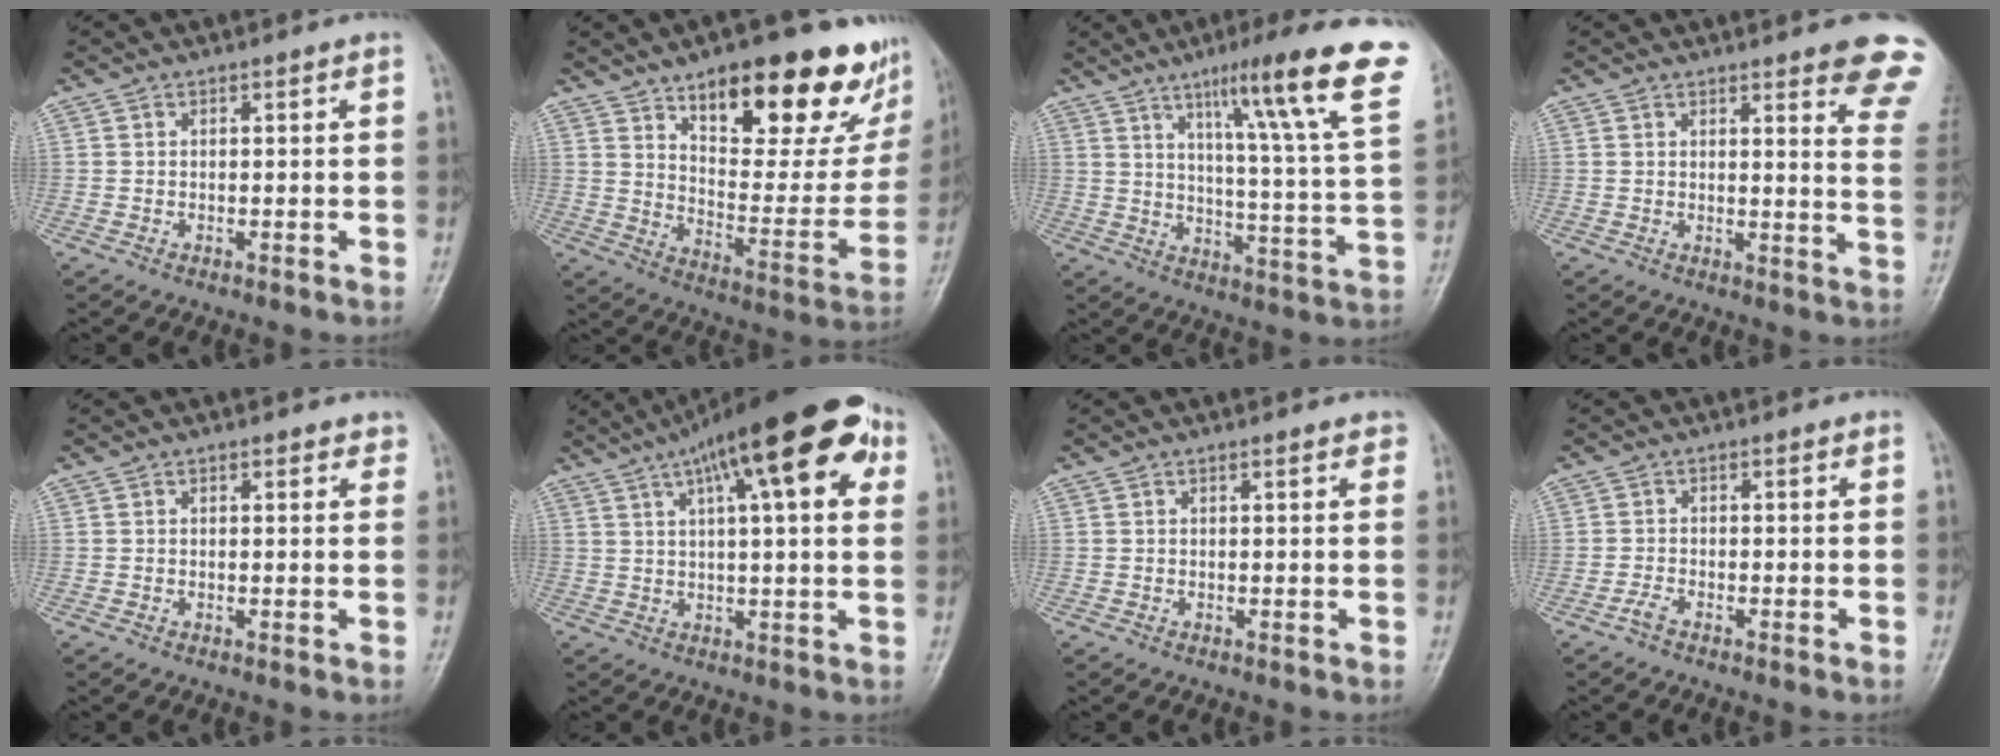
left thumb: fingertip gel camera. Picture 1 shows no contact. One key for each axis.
{"total": 27.8, "fx": 16.6, "fy": 10.6, "fz": 19.6, "tx": -0.226, "ty": -0.065, "tz": 0.245}
{"total": 23.5, "fx": 12.4, "fy": 2.4, "fz": 19.8, "tx": -0.261, "ty": -0.038, "tz": 0.169}
{"total": 11.6, "fx": 8.7, "fy": 2.2, "fz": 7.4, "tx": -0.054, "ty": -0.048, "tz": 0.078}
{"total": 1.6, "fx": 1.1, "fy": 0.9, "fz": 0.7, "tx": 0.005, "ty": -0.004, "tz": 0.008}
{"total": 21.8, "fx": 9.6, "fy": 6.6, "fz": 18.5, "tx": -0.267, "ty": 0.021, "tz": 0.138}
{"total": 1.4, "fx": 1.0, "fy": 0.5, "fz": 0.9, "tx": -0.005, "ty": 0.000, "tz": 0.009}
{"total": 1.3, "fx": -1.0, "fy": 0.3, "fz": 0.8, "tx": -0.021, "ty": 0.001, "tz": -0.023}